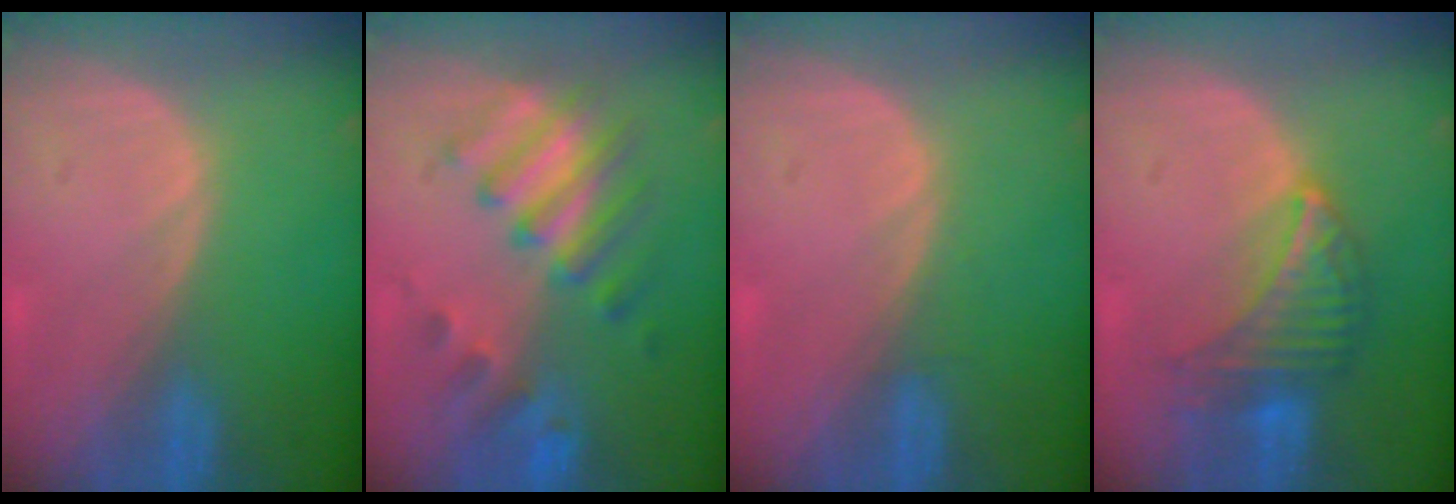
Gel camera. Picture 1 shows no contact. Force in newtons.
{"total": 8.0, "press": 7.7, "slide": 1.9}
{"total": 0.6, "press": 0.6, "slide": 0.2}
{"total": 6.7, "press": 6.5, "slide": 1.3}